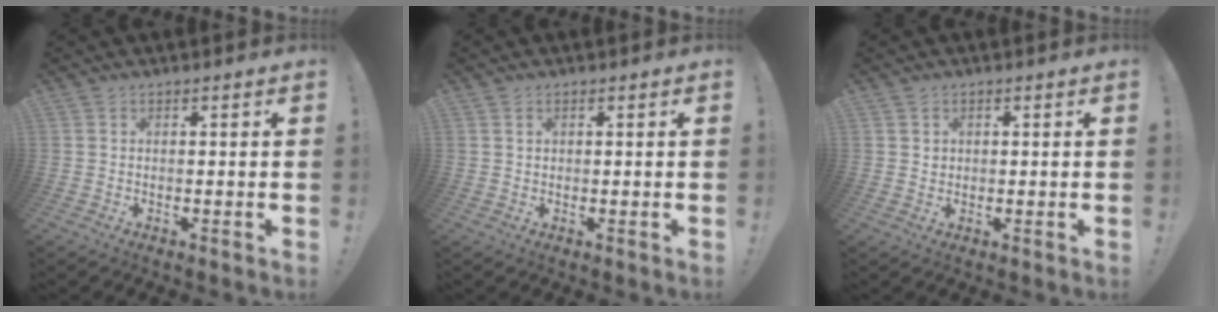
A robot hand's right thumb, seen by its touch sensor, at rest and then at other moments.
{"total": 1.0, "force": [0.7, 0.6, 0.3], "torque": [0.002, -0.003, 0.011]}
{"total": 1.7, "force": [0.8, 1.5, 0.1], "torque": [0.011, -0.007, 0.013]}